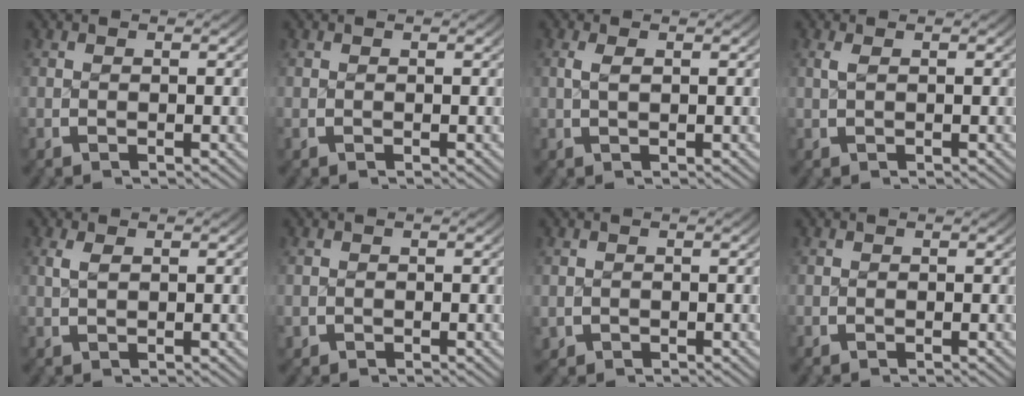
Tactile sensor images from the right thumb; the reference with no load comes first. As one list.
[{"total": 0.0}, {"total": 1.2, "force": [0.3, 0.4, 1.1], "torque": [-0.023, 0.002, 0.009]}, {"total": 0.8, "force": [0.2, 0.1, 0.8], "torque": [-0.020, 0.002, 0.007]}, {"total": 1.1, "force": [0.5, 0.4, 0.9], "torque": [-0.019, 0.002, 0.014]}, {"total": 1.0, "force": [-0.3, 1.0, 0.1], "torque": [-0.006, -0.007, -0.001]}, {"total": 1.4, "force": [-0.2, 1.3, 0.3], "torque": [-0.009, -0.008, 0.003]}, {"total": 0.0}]